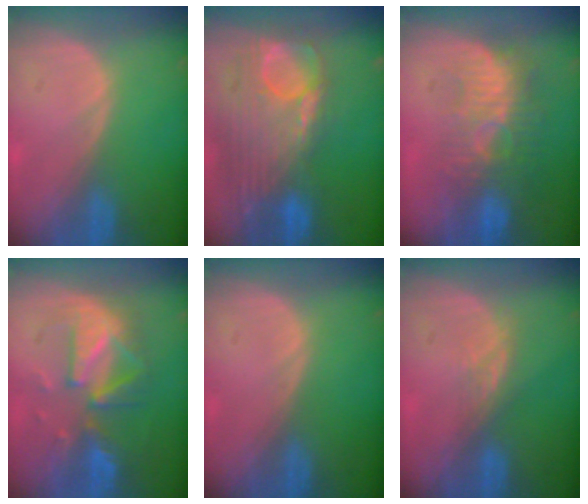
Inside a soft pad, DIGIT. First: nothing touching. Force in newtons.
{"total": 12.8, "press": 10.8, "slide": 6.9}
{"total": 9.4, "press": 8.7, "slide": 3.7}
{"total": 8.8, "press": 8.7, "slide": 1.4}
{"total": 0.0}
{"total": 2.5, "press": 2.1, "slide": 1.4}